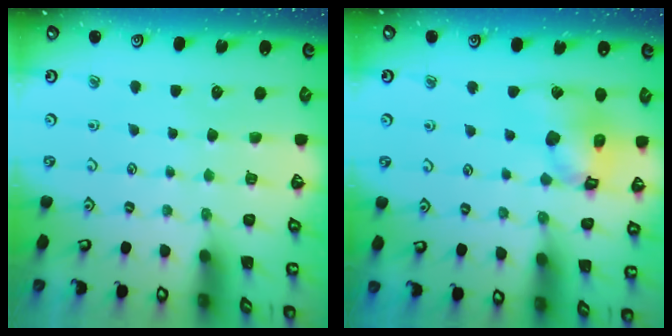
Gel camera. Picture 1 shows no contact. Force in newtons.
{"total": 14.4, "press": 14.2, "slide": 2.2}